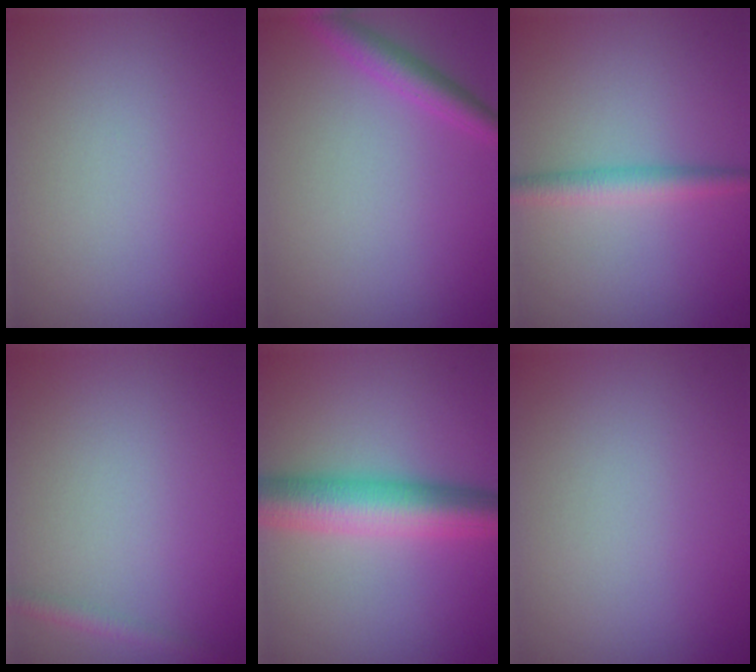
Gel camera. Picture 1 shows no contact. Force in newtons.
{"total": 2.6, "press": 2.6, "slide": 0.2}
{"total": 2.5, "press": 2.5, "slide": 0.0}
{"total": 1.1, "press": 1.1, "slide": 0.1}
{"total": 7.0, "press": 7.0, "slide": 0.2}
{"total": 0.0}